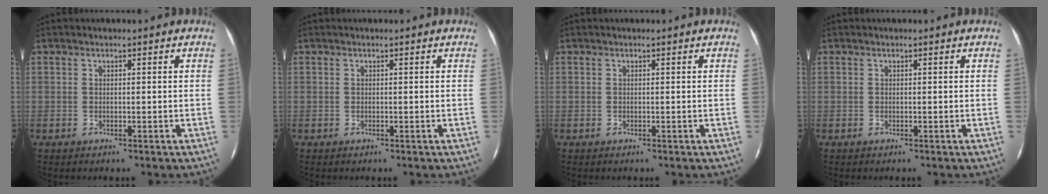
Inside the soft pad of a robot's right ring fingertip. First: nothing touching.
{"total": 0.0}
{"total": 0.0}
{"total": 0.0}